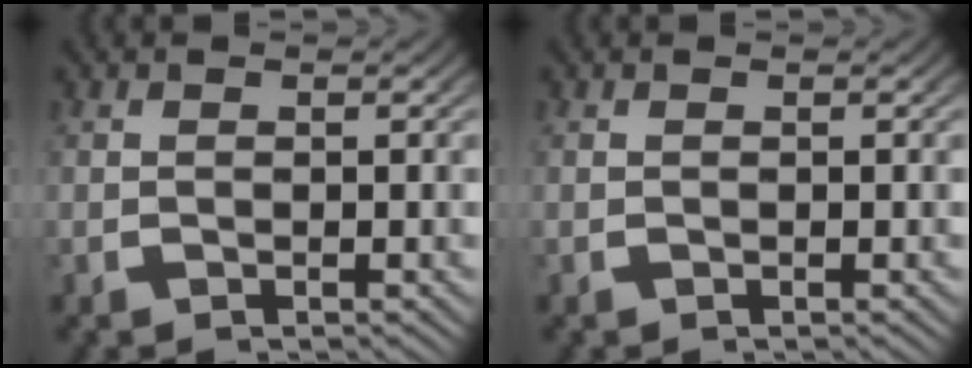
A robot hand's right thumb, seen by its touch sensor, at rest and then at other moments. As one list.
[{"total": 0.0}]